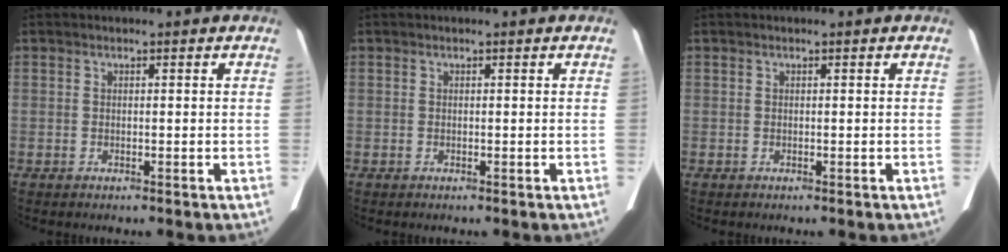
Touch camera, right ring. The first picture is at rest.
{"total": 0.0}
{"total": 0.0}